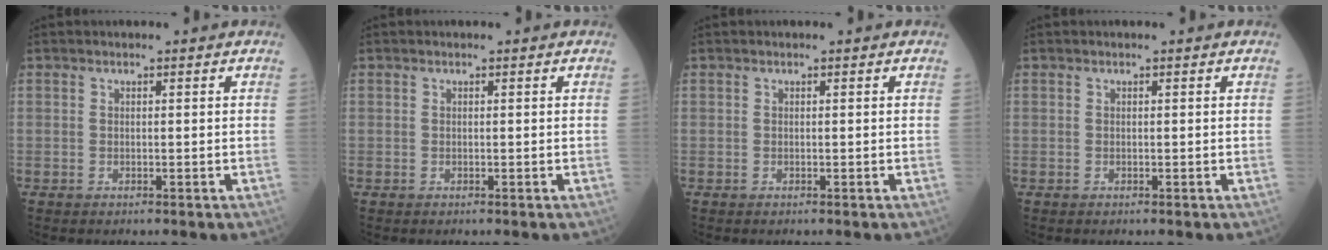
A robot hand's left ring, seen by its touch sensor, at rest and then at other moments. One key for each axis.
{"total": 0.0}
{"total": 0.0}
{"total": 0.0}